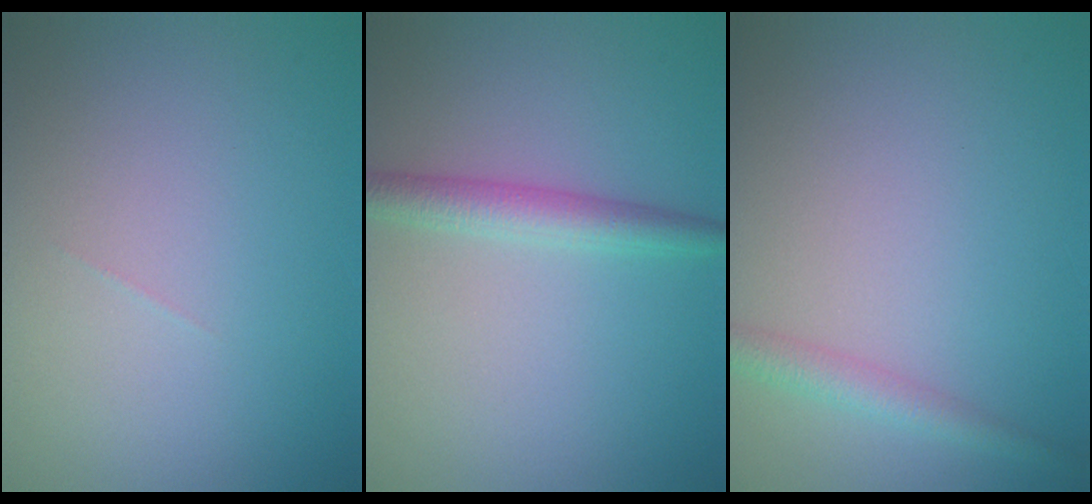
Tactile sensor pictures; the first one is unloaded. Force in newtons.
{"total": 2.6, "press": 2.6, "slide": 0.0}
{"total": 2.2, "press": 2.2, "slide": 0.1}